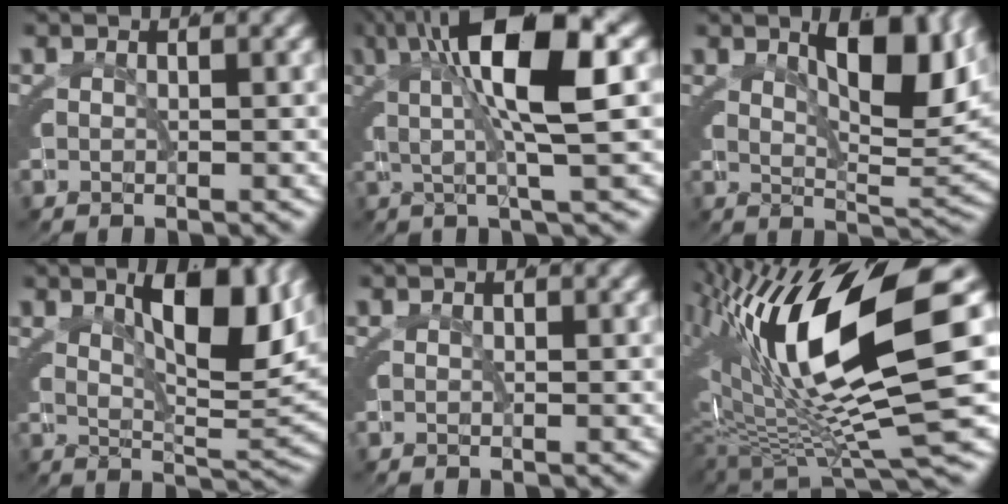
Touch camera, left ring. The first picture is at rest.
{"total": 9.7, "force": [2.7, 2.2, 9.0], "torque": [-0.146, 0.022, 0.035]}
{"total": 7.0, "force": [3.2, 1.4, 6.1], "torque": [-0.073, -0.003, 0.054]}
{"total": 7.6, "force": [3.2, 1.6, 6.8], "torque": [-0.089, -0.001, 0.053]}
{"total": 0.0}
{"total": 18.0, "force": [1.6, 8.3, 15.8], "torque": [-0.255, 0.014, 0.028]}